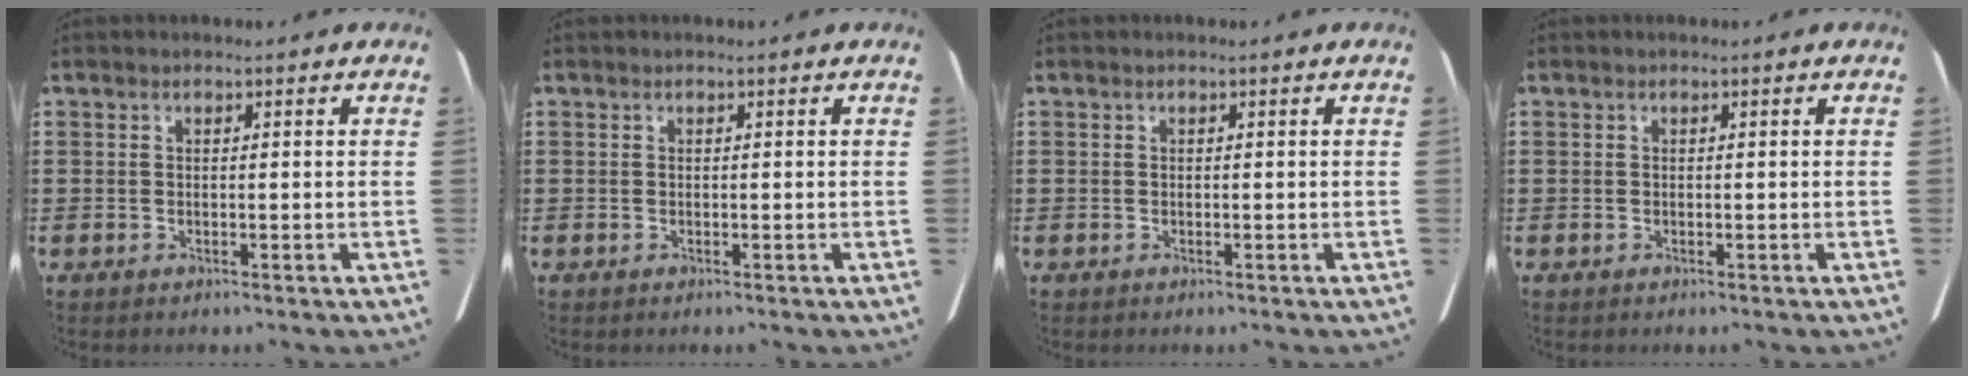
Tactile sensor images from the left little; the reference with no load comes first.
{"total": 0.0}
{"total": 0.0}
{"total": 0.0}